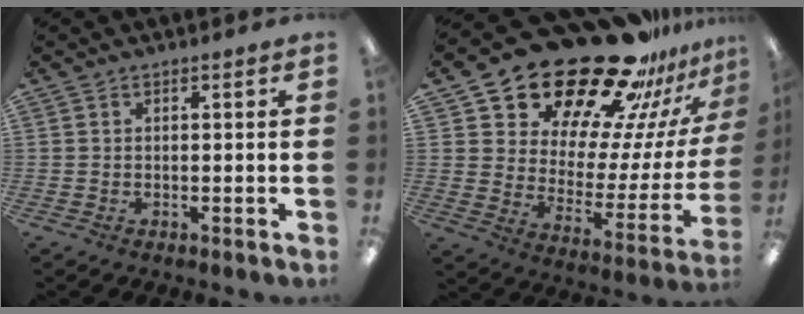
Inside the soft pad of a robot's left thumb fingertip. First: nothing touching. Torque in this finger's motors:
{"motor_torque": [0.95, 0.78, 1.51, -1.26, 0.14]}